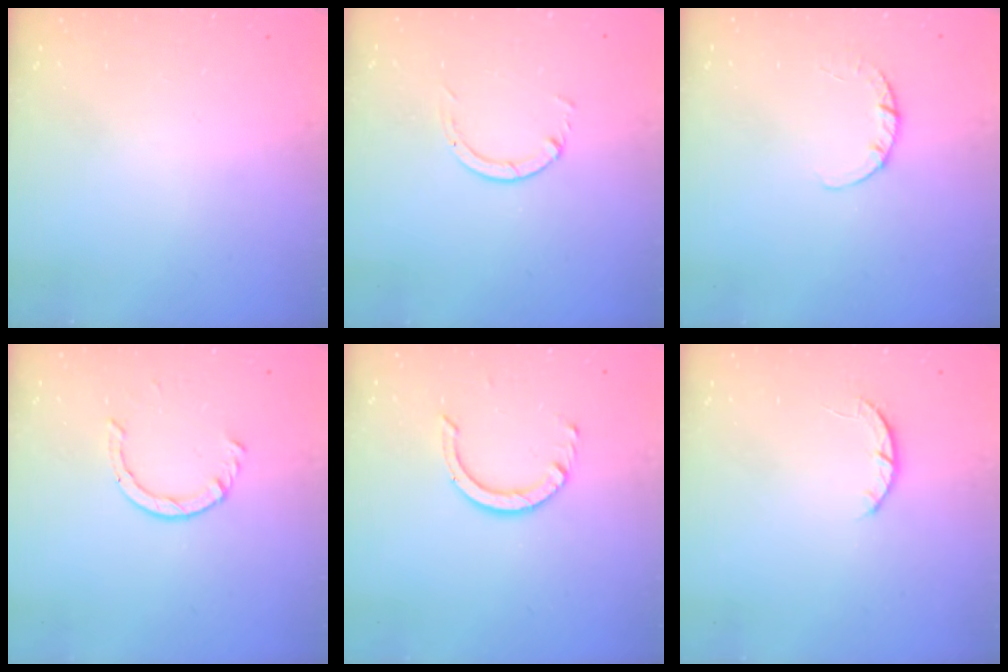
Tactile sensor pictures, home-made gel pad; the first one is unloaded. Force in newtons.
{"total": 1.3, "press": 1.2, "slide": 0.3}
{"total": 2.7, "press": 2.7, "slide": 0.4}
{"total": 2.3, "press": 2.3, "slide": 0.2}
{"total": 7.3, "press": 7.3, "slide": 0.5}
{"total": 2.6, "press": 2.5, "slide": 0.4}